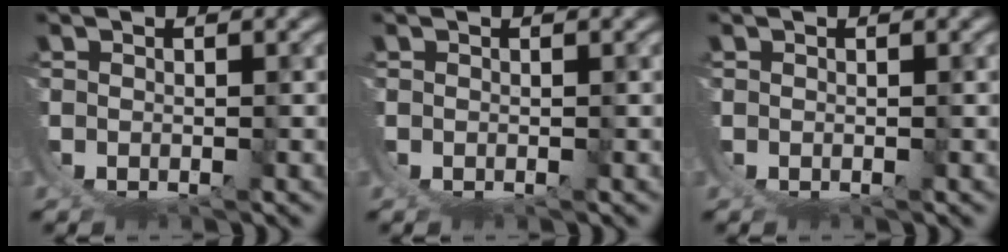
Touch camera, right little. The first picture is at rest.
{"total": 0.0}
{"total": 0.0}